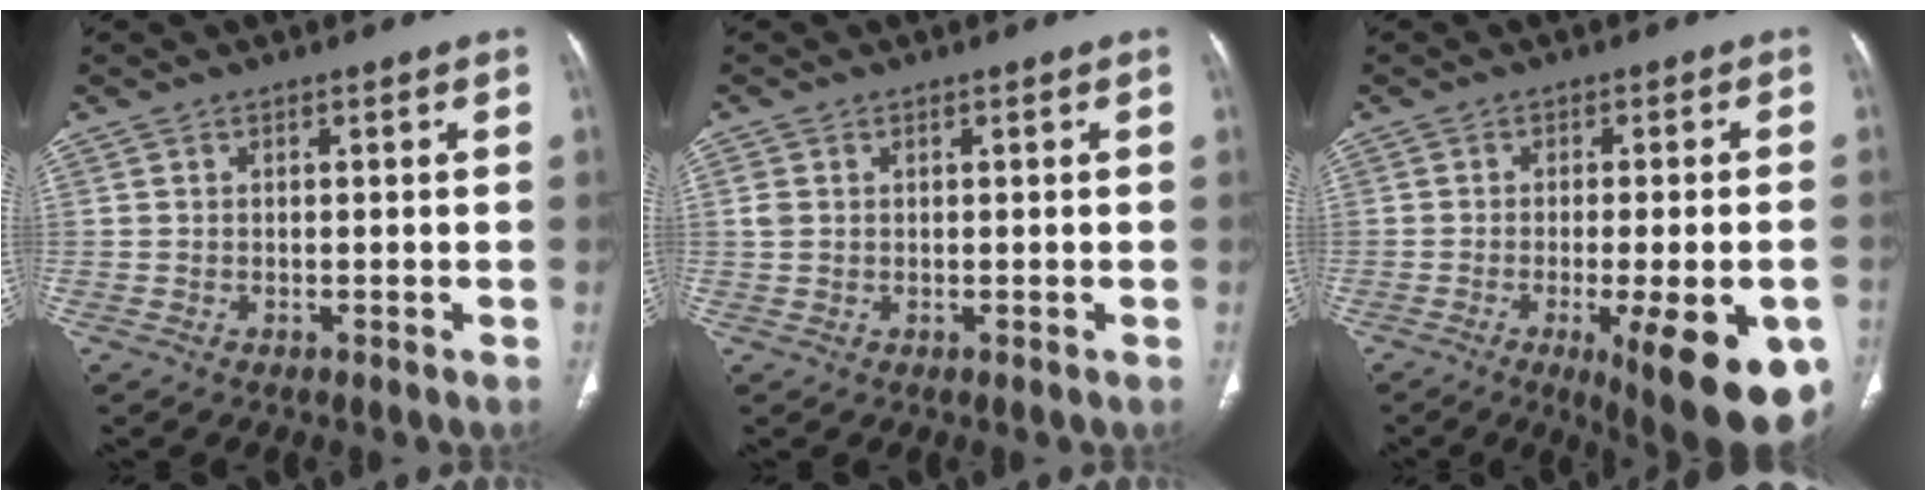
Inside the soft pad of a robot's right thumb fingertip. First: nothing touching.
{"total": 1.7, "force": [0.3, 1.3, 0.9], "torque": [-0.022, 0.001, 0.009]}
{"total": 17.9, "force": [-7.2, 5.1, 15.5], "torque": [-0.149, -0.002, -0.084]}